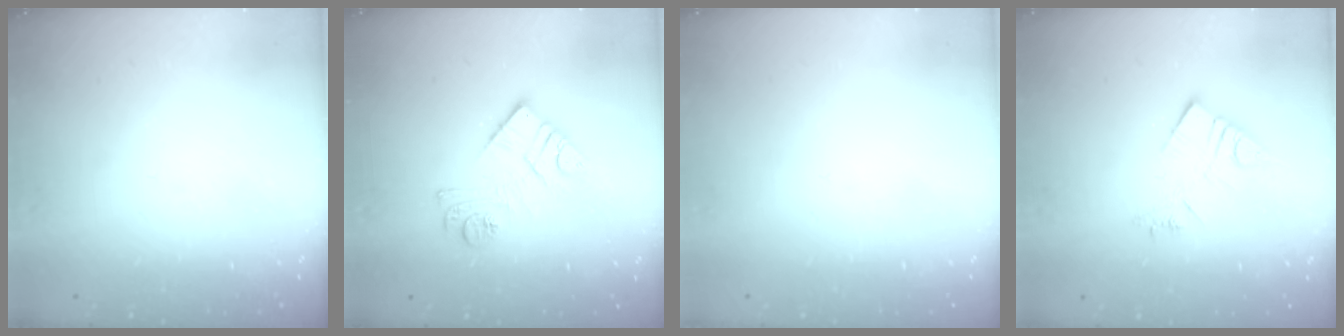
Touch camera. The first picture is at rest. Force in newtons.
{"total": 11.1, "press": 11.0, "slide": 0.8}
{"total": 1.8, "press": 1.8, "slide": 0.1}
{"total": 8.9, "press": 8.9, "slide": 0.5}